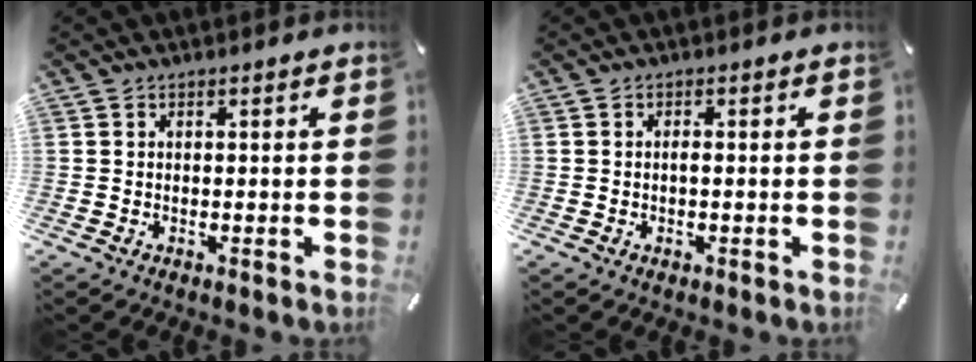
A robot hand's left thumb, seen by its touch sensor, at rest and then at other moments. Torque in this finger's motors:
{"motor_torque": [-0.28, -0.35, 0.03, -0.11, -0.02]}